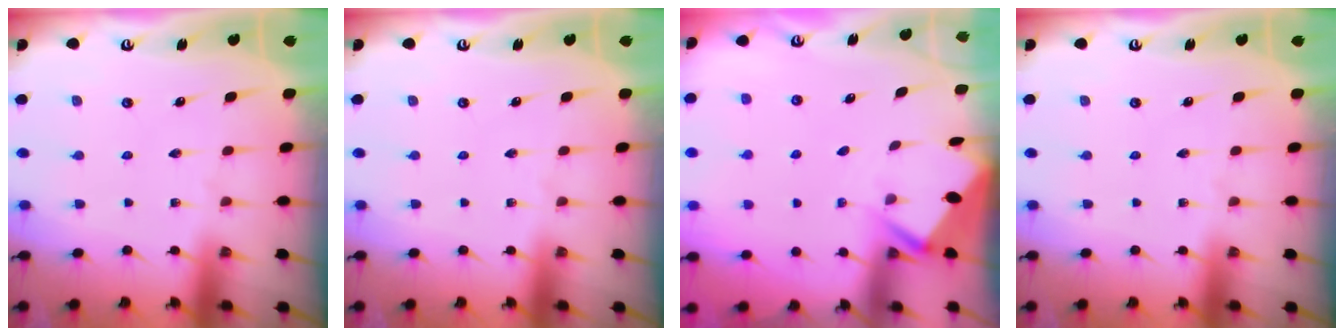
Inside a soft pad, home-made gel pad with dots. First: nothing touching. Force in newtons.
{"total": 0.0}
{"total": 2.8, "press": 2.8, "slide": 0.3}
{"total": 0.0}